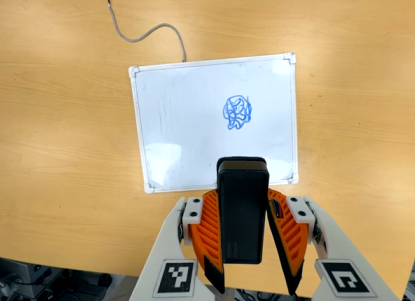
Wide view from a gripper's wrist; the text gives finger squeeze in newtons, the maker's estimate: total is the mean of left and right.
{"total": 5.6, "left": 4.2, "right": 7.0}